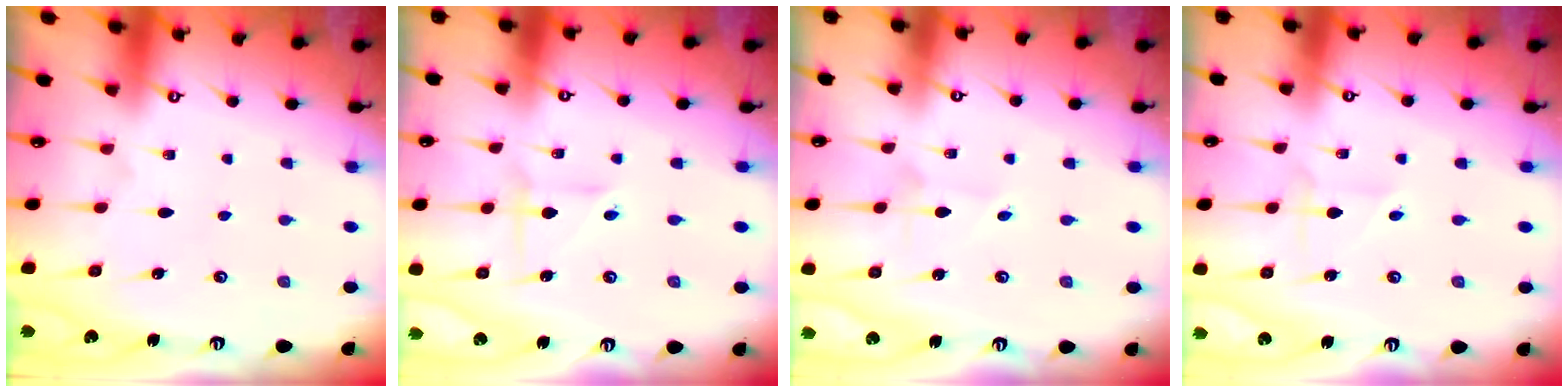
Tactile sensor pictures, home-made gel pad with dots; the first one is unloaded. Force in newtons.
{"total": 2.3, "press": 2.1, "slide": 0.9}
{"total": 2.2, "press": 2.1, "slide": 0.3}
{"total": 3.0, "press": 3.0, "slide": 0.2}